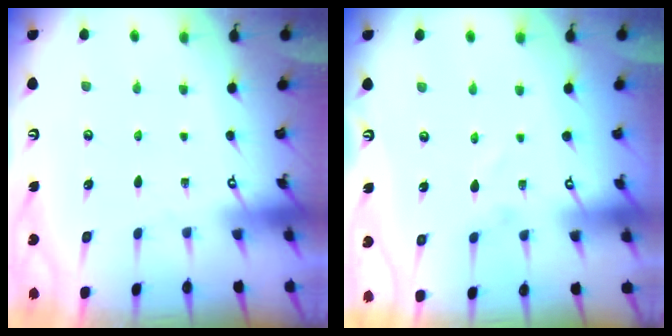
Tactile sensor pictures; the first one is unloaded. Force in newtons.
{"total": 1.4, "press": 1.4, "slide": 0.0}